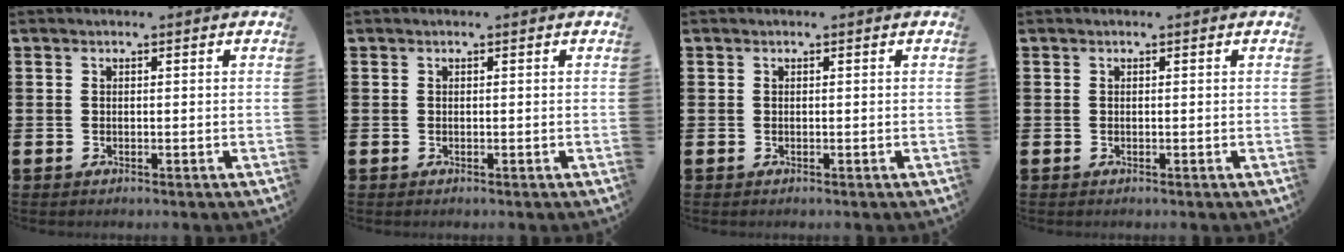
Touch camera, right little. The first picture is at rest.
{"total": 0.0}
{"total": 0.0}
{"total": 0.0}